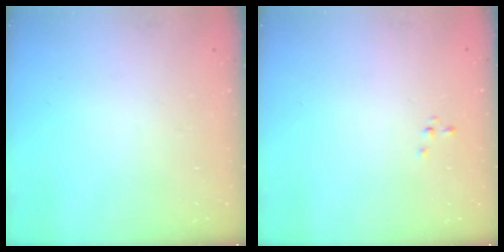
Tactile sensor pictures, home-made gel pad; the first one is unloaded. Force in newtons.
{"total": 0.0}